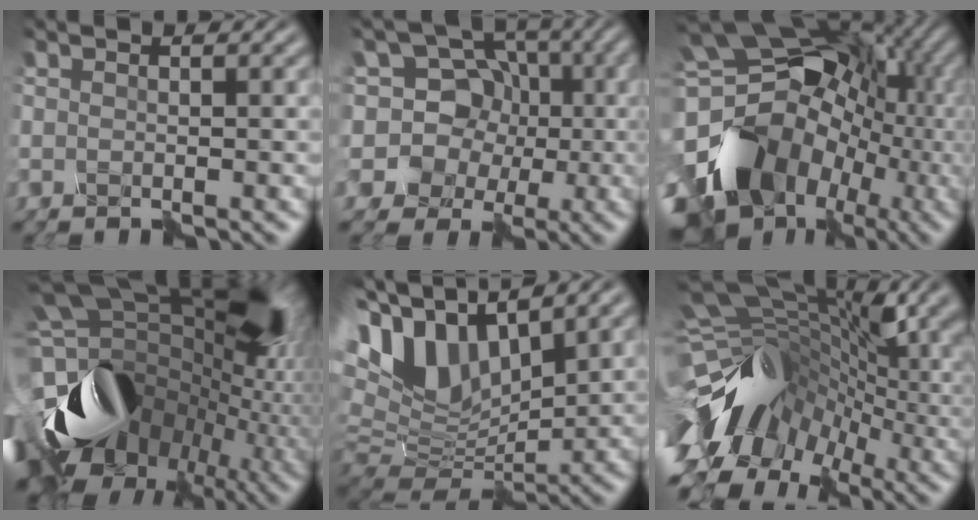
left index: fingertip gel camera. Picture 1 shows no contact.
{"total": 10.2, "force": [2.8, 9.3, 3.0], "torque": [-0.071, 0.062, 0.019]}
{"total": 17.9, "force": [-2.3, 14.9, 9.7], "torque": [-0.184, -0.002, -0.008]}
{"total": 16.1, "force": [-2.4, 11.4, 11.1], "torque": [-0.189, 0.002, -0.022]}
{"total": 9.2, "force": [5.7, 4.6, 5.6], "torque": [-0.140, 0.023, 0.110]}
{"total": 12.8, "force": [-1.7, 9.4, 8.5], "torque": [-0.142, 0.008, -0.015]}